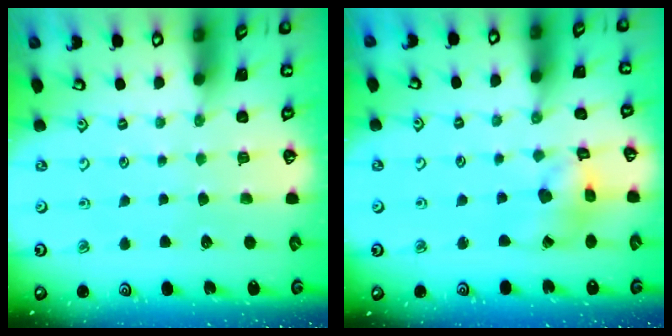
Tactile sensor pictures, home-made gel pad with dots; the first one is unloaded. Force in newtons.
{"total": 8.9, "press": 8.8, "slide": 1.0}